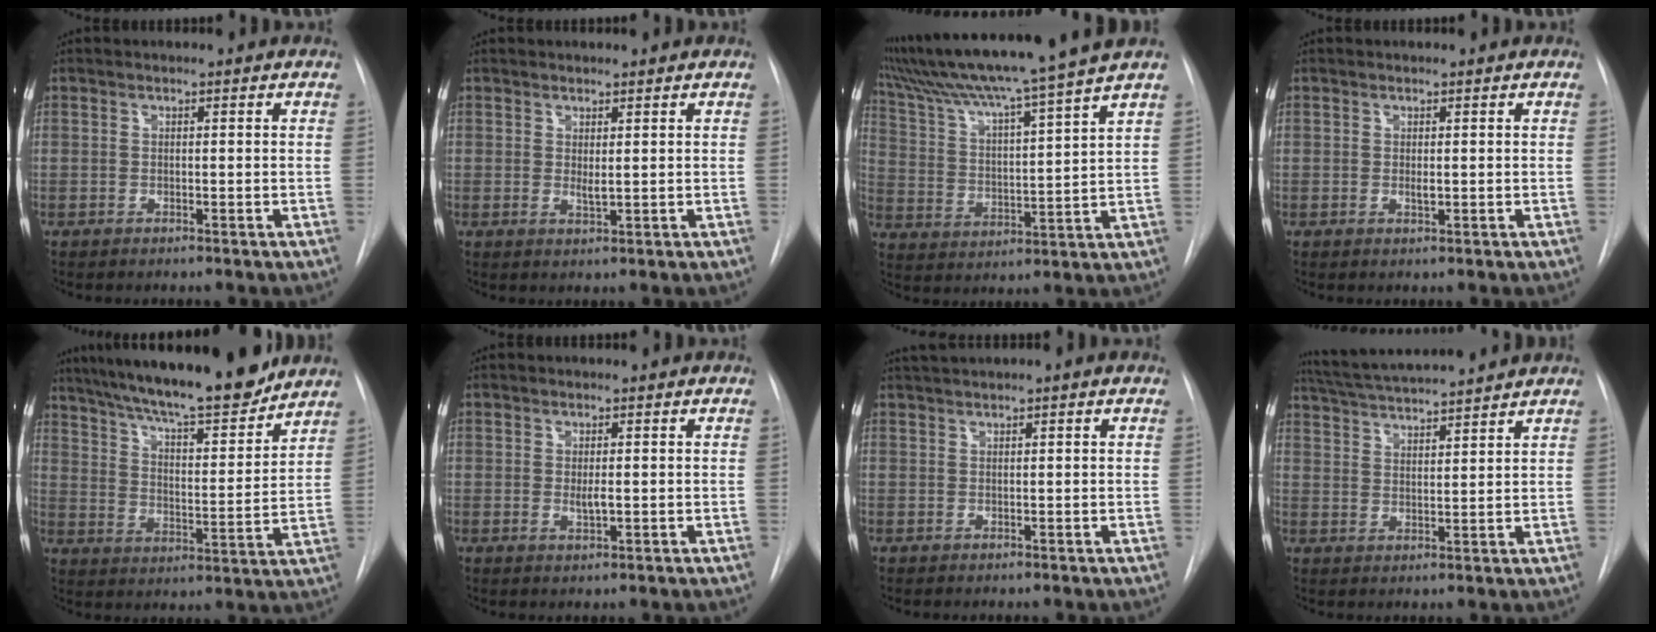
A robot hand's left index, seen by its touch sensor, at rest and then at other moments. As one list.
[{"total": 1.1, "force": [0.4, 0.3, 1.0], "torque": [-0.020, -0.009, 0.009]}, {"total": 17.7, "force": [15.0, -2.5, 9.2], "torque": [-0.161, -0.020, 0.237]}, {"total": 0.7, "force": [0.0, 0.3, 0.6], "torque": [-0.013, -0.006, 0.000]}, {"total": 19.8, "force": [17.1, 2.5, 9.8], "torque": [-0.166, -0.001, 0.259]}, {"total": 1.5, "force": [0.0, 0.4, 1.5], "torque": [-0.028, -0.007, 0.000]}, {"total": 1.5, "force": [1.0, 0.0, 1.0], "torque": [-0.020, 0.016, 0.022]}, {"total": 12.3, "force": [11.3, -0.1, 5.0], "torque": [-0.094, 0.019, 0.178]}]